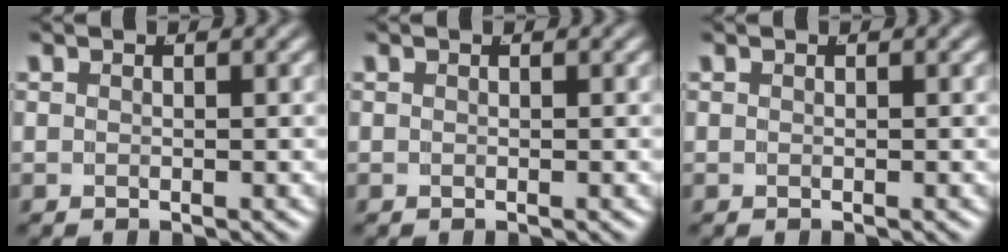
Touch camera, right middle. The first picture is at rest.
{"total": 0.0}
{"total": 0.0}